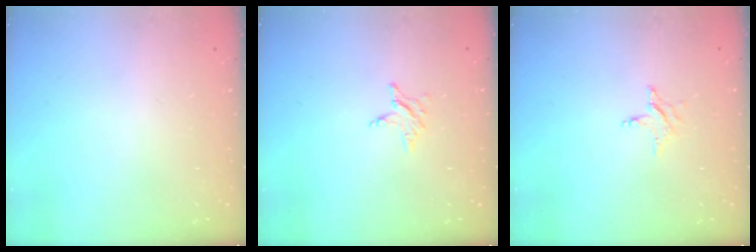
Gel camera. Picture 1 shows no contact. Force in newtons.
{"total": 2.9, "press": 2.9, "slide": 0.3}
{"total": 3.0, "press": 3.0, "slide": 0.3}